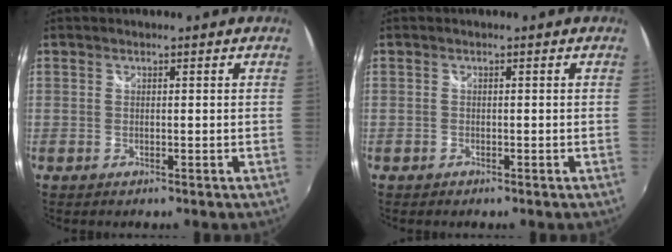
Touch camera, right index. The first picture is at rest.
{"total": 0.9, "force": [-0.7, 0.6, 0.0], "torque": [-0.004, -0.001, -0.013]}